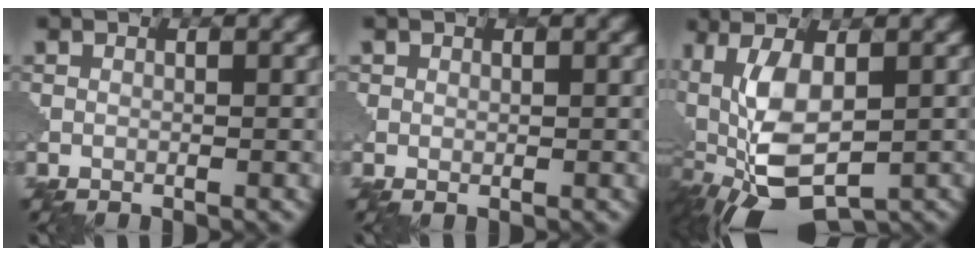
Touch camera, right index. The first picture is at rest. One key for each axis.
{"total": 0.8, "fx": 0.4, "fy": 0.6, "fz": 0.3, "tx": -0.002, "ty": 0.000, "tz": 0.005}
{"total": 12.4, "fx": -0.6, "fy": 6.0, "fz": 10.8, "tx": -0.207, "ty": -0.008, "tz": 0.004}